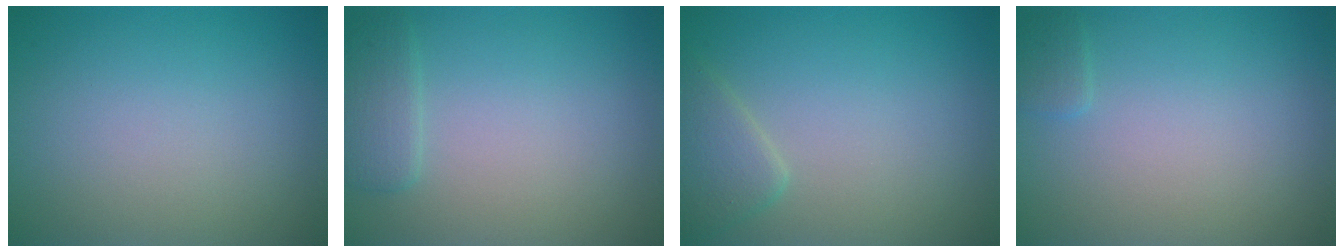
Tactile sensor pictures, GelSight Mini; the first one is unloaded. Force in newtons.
{"total": 1.8, "press": 1.8, "slide": 0.1}
{"total": 2.2, "press": 2.2, "slide": 0.2}
{"total": 0.9, "press": 0.9, "slide": 0.0}